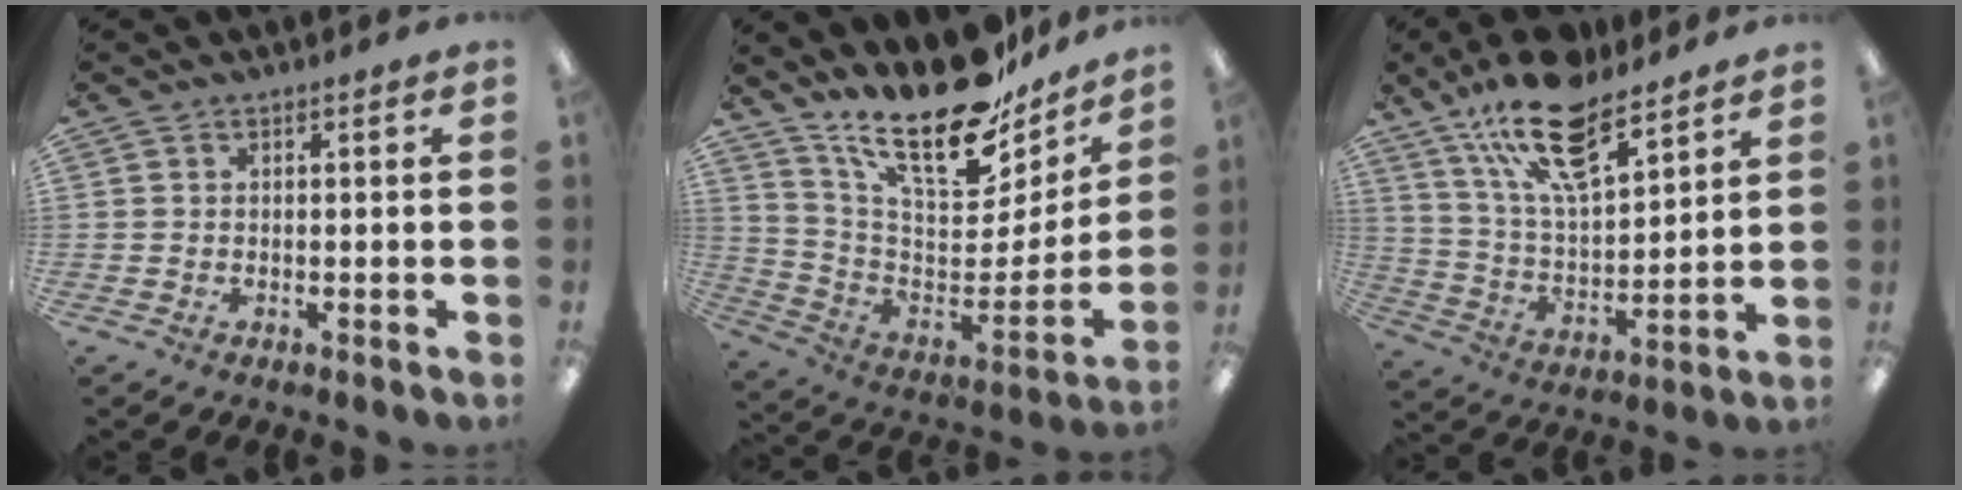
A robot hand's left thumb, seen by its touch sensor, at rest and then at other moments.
{"total": 23.1, "force": [18.2, 7.9, 11.7], "torque": [-0.175, -0.135, 0.308]}
{"total": 19.5, "force": [13.6, 7.8, 11.6], "torque": [-0.206, -0.063, 0.236]}